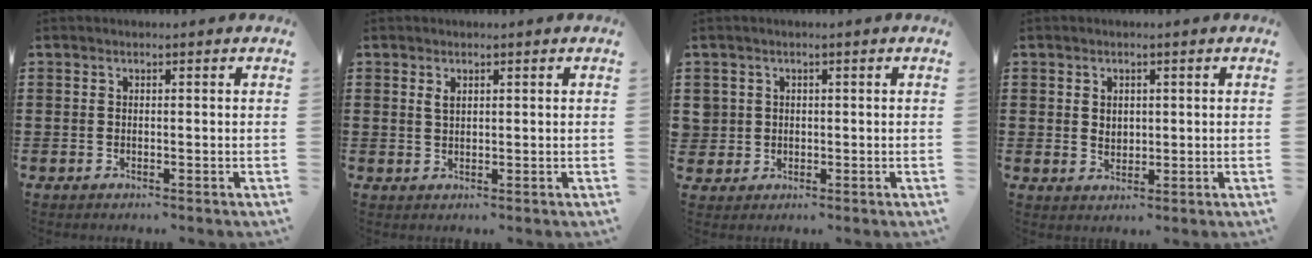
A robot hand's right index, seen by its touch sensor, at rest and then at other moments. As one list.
[{"total": 1.4, "force": [0.8, 0.7, 0.9], "torque": [-0.021, 0.003, 0.013]}, {"total": 2.0, "force": [0.2, 2.0, 0.0], "torque": [-0.012, 0.010, 0.000]}, {"total": 1.9, "force": [0.7, 1.6, 0.8], "torque": [-0.019, 0.010, 0.011]}]